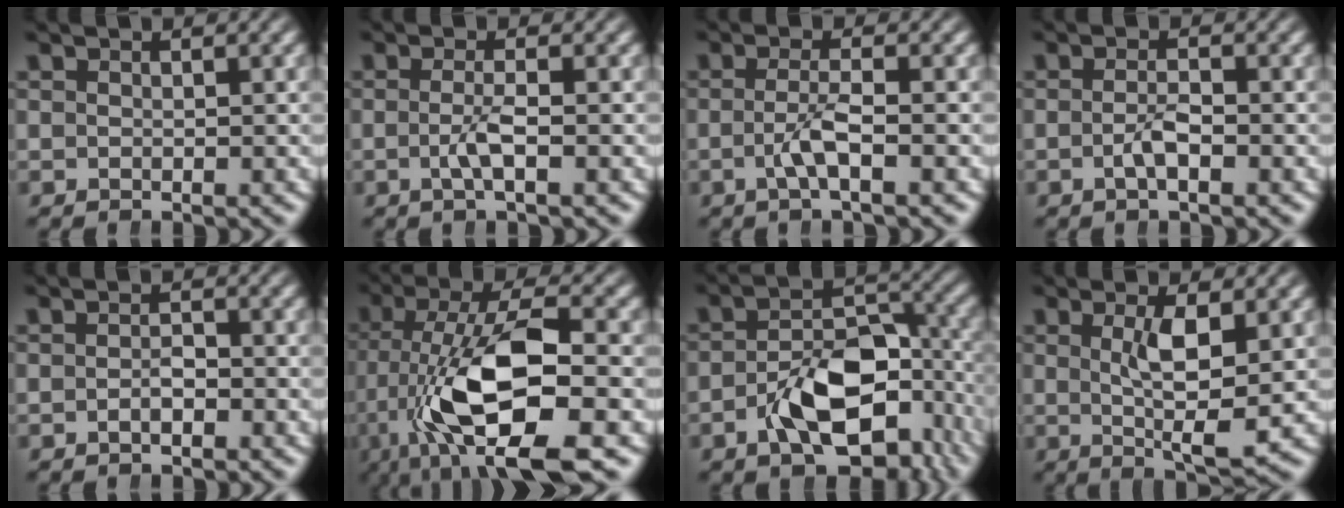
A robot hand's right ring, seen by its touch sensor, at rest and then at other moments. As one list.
[{"total": 2.1, "force": [-0.8, -0.2, 1.9], "torque": [-0.040, -0.007, -0.012]}, {"total": 2.6, "force": [-1.0, 0.0, 2.4], "torque": [-0.047, -0.008, -0.015]}, {"total": 1.9, "force": [-1.1, 0.3, 1.5], "torque": [-0.029, -0.005, -0.021]}, {"total": 1.5, "force": [-0.9, 0.7, 1.0], "torque": [-0.015, 0.000, -0.018]}, {"total": 10.4, "force": [-1.4, 4.4, 9.4], "torque": [-0.182, -0.030, -0.007]}, {"total": 8.6, "force": [-3.5, 4.9, 6.1], "torque": [-0.097, -0.012, -0.050]}, {"total": 4.9, "force": [0.2, 0.8, 4.9], "torque": [-0.083, -0.014, 0.011]}]